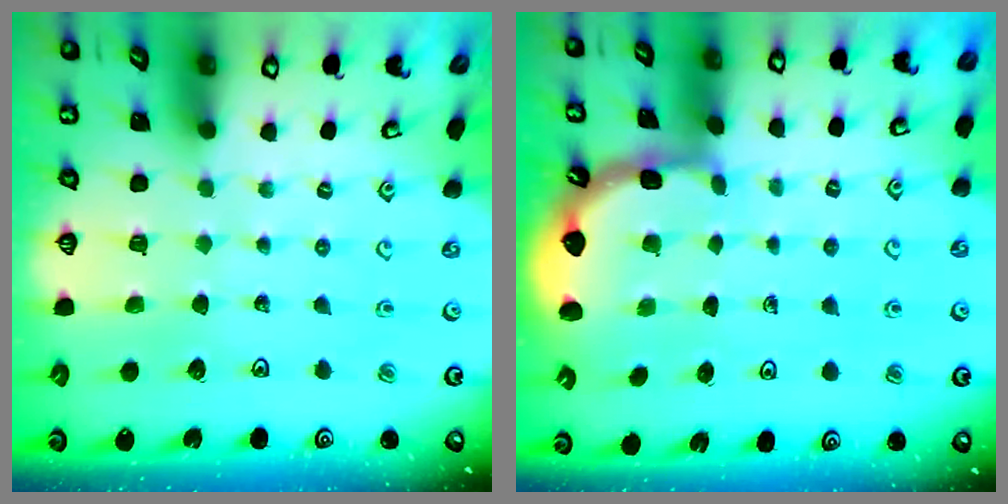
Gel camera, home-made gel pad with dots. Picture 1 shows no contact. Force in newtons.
{"total": 1.9, "press": 1.9, "slide": 0.2}